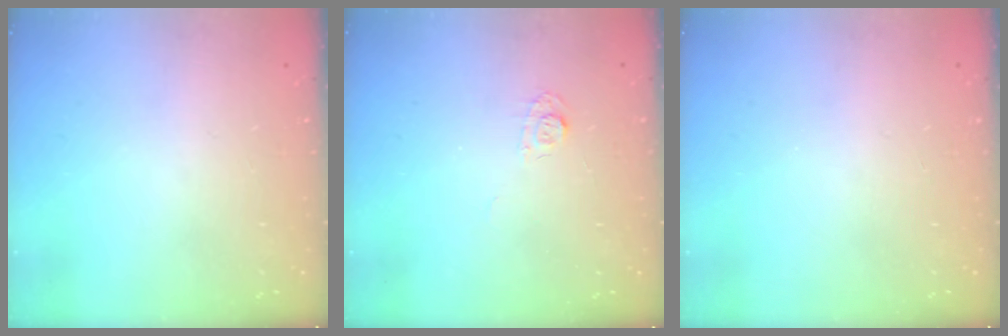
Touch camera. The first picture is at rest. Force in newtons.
{"total": 4.3, "press": 4.2, "slide": 0.6}
{"total": 0.0}